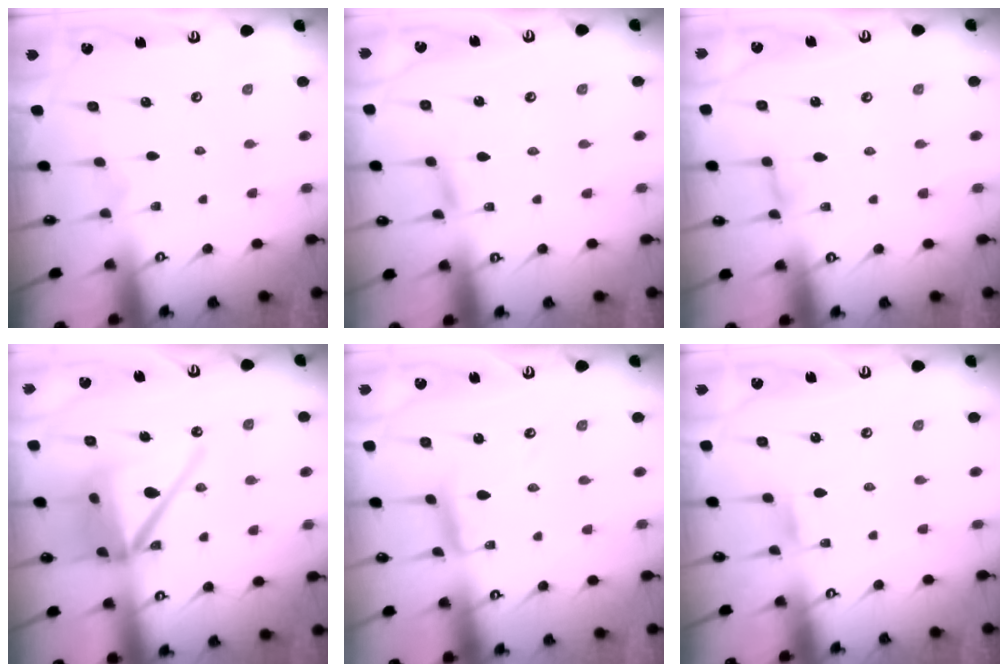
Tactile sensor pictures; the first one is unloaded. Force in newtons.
{"total": 2.4, "press": 2.4, "slide": 0.2}
{"total": 2.9, "press": 2.9, "slide": 0.2}
{"total": 17.9, "press": 17.7, "slide": 2.2}
{"total": 7.8, "press": 7.8, "slide": 0.4}
{"total": 1.1, "press": 1.1, "slide": 0.1}